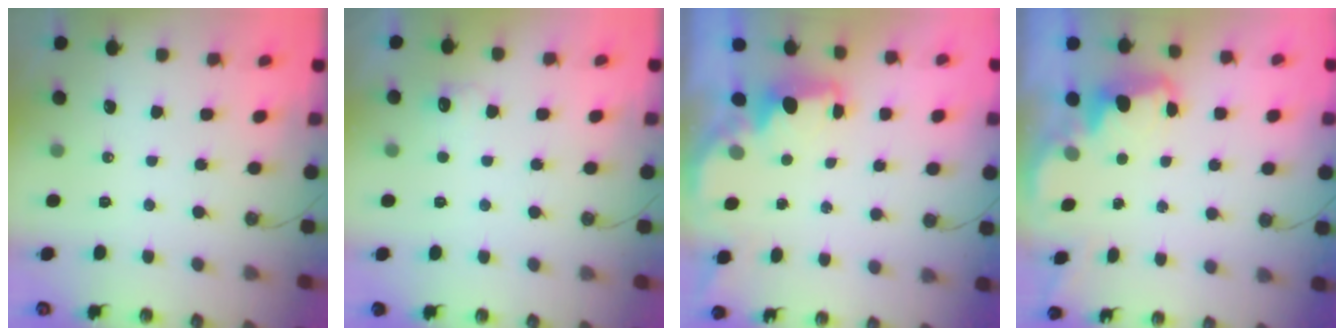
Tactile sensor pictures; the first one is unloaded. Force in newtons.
{"total": 5.0, "press": 4.9, "slide": 1.1}
{"total": 2.7, "press": 2.6, "slide": 0.9}
{"total": 2.7, "press": 2.6, "slide": 0.6}